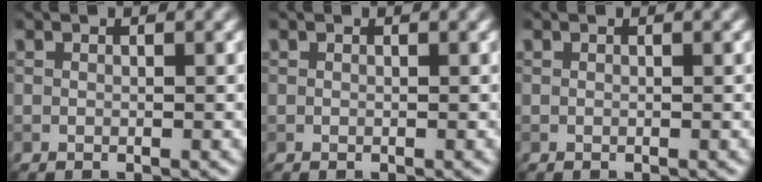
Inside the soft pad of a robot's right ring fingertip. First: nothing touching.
{"total": 0.0}
{"total": 0.0}